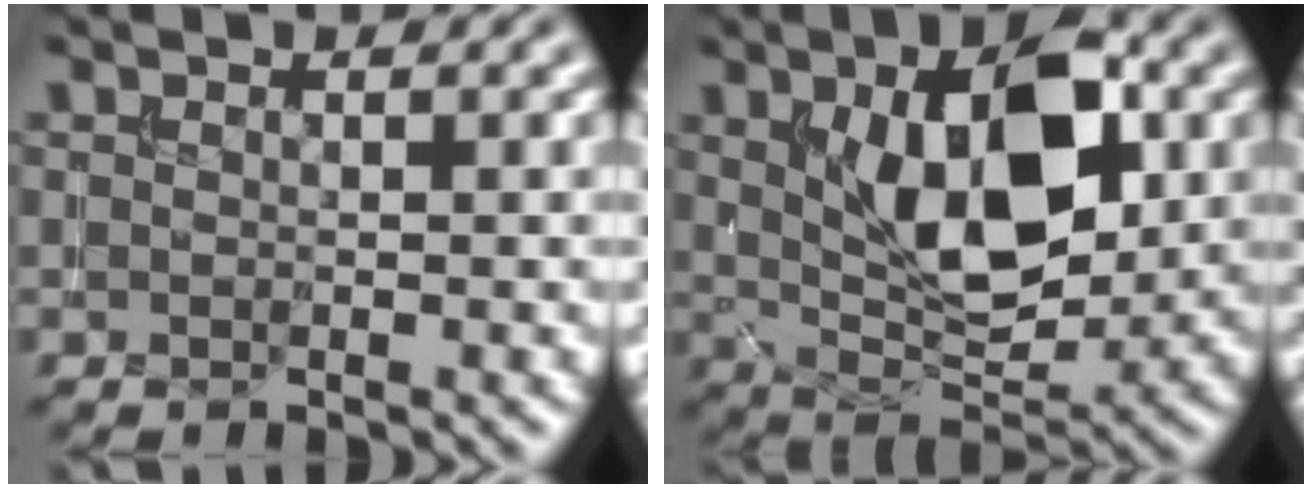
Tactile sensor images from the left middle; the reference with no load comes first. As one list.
[{"total": 9.9, "force": [2.1, 4.8, 8.4], "torque": [-0.141, 0.003, 0.035]}]